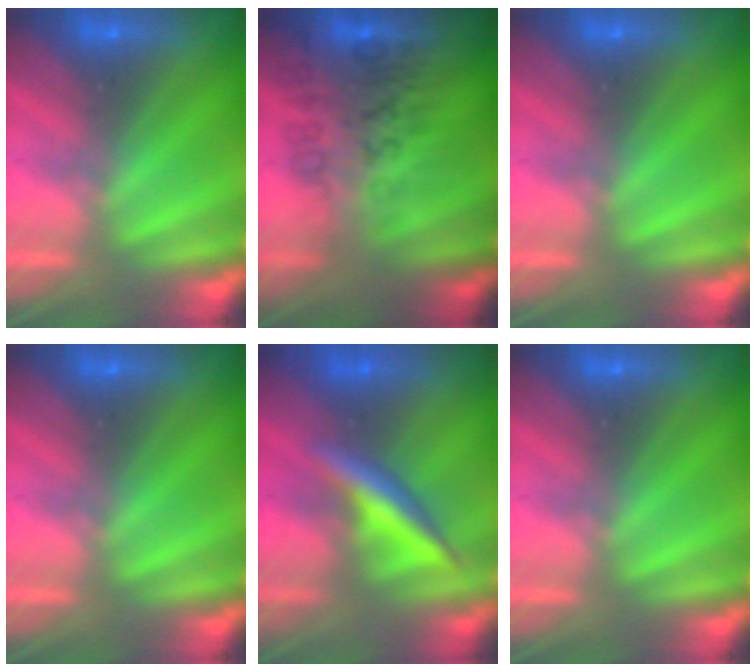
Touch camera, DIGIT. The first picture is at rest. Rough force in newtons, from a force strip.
{"total": 2.9}
{"total": 0.0}
{"total": 0.0}
{"total": 2.8}
{"total": 0.0}